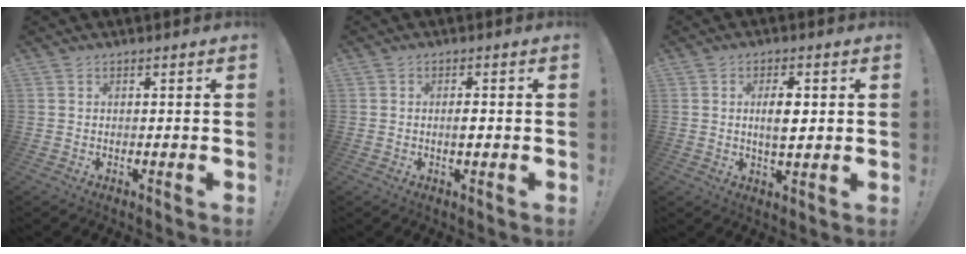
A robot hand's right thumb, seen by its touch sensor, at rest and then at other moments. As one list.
[{"total": 2.1, "force": [-0.4, 0.7, 1.9], "torque": [-0.024, -0.001, -0.011]}, {"total": 6.5, "force": [0.9, 3.0, 5.7], "torque": [-0.090, -0.003, 0.008]}]